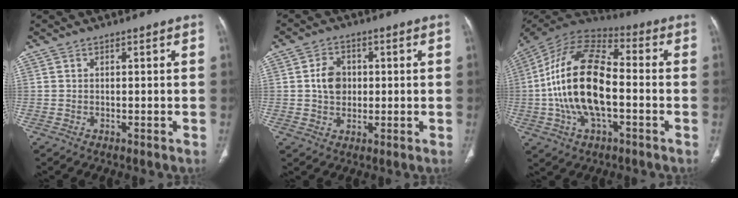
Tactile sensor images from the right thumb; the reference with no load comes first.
{"total": 5.7, "force": [0.5, 4.6, 3.4], "torque": [-0.043, 0.004, 0.006]}
{"total": 20.4, "force": [-2.3, 10.1, 17.5], "torque": [-0.340, 0.032, -0.045]}